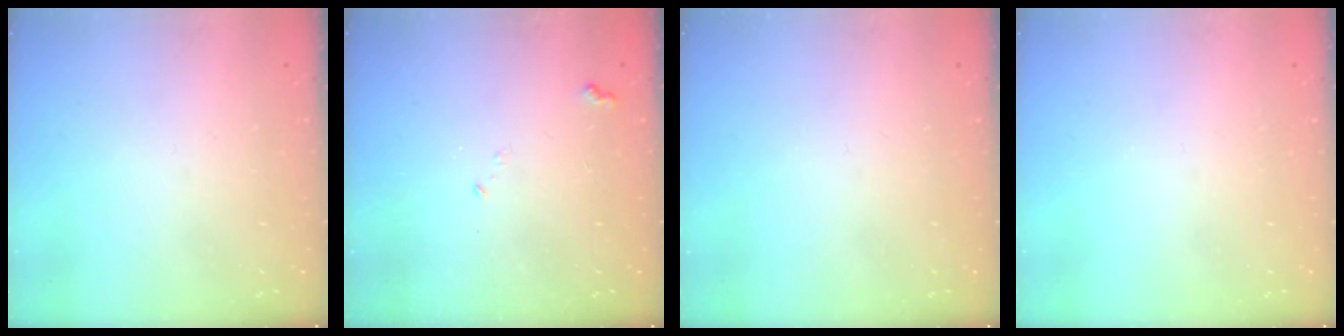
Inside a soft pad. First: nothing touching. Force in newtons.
{"total": 6.2, "press": 6.2, "slide": 0.9}
{"total": 0.0}
{"total": 0.0}